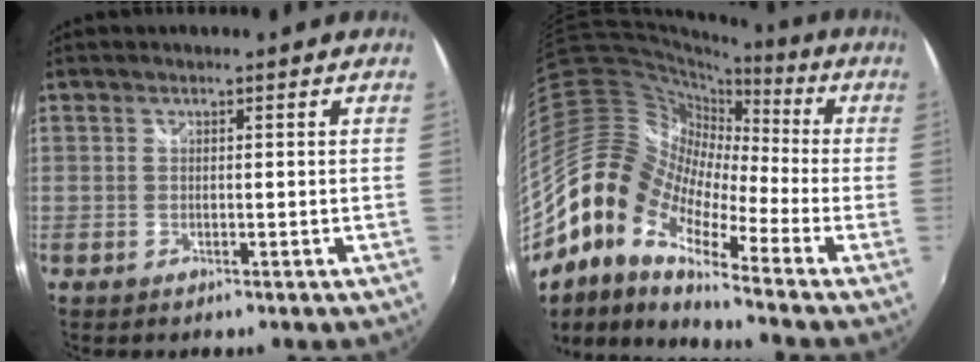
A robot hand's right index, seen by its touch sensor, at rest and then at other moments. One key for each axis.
{"total": 16.0, "fx": -8.5, "fy": 8.1, "fz": 10.8, "tx": -0.182, "ty": 0.004, "tz": -0.191}